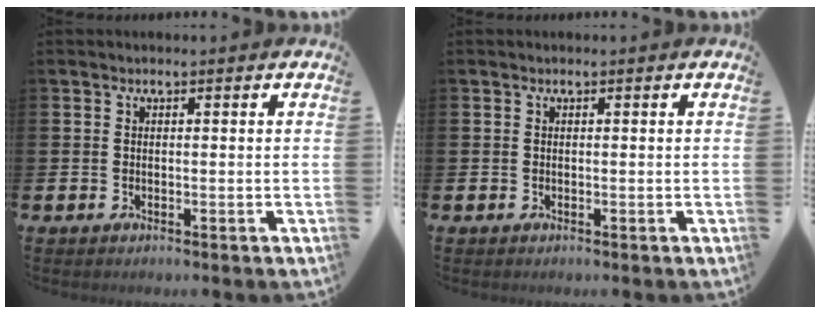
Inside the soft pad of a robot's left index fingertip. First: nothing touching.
{"total": 0.0}